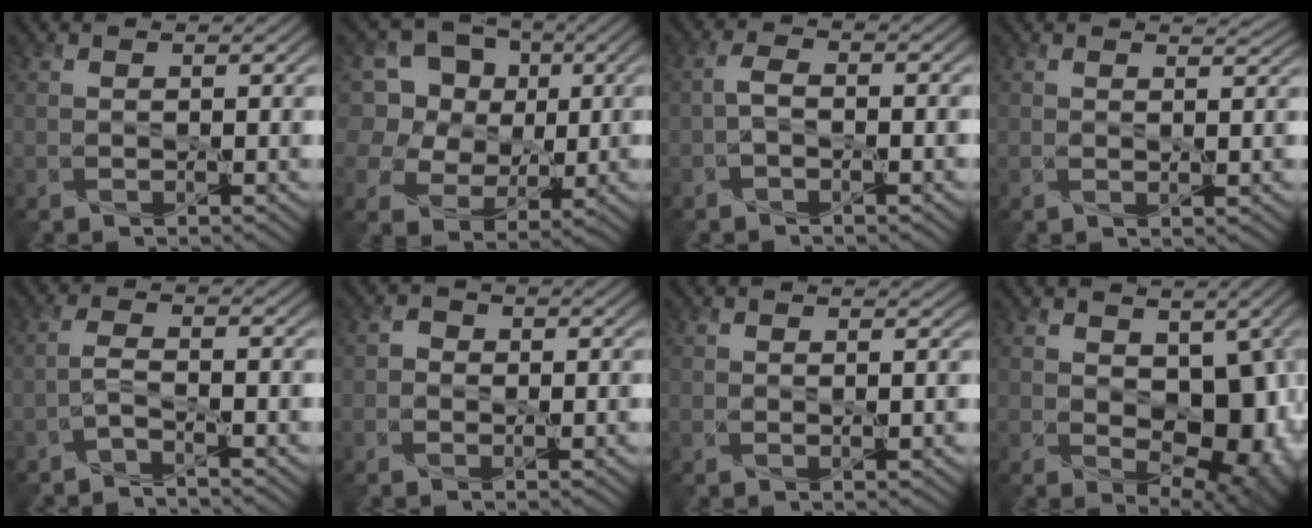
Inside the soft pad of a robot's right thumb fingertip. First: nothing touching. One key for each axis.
{"total": 14.1, "fx": 5.3, "fy": 11.6, "fz": 5.9, "tx": -0.201, "ty": 0.039, "tz": 0.112}
{"total": 2.1, "fx": -0.8, "fy": 1.0, "fz": 1.6, "tx": -0.039, "ty": 0.006, "tz": -0.020}
{"total": 1.6, "fx": 1.4, "fy": 0.4, "fz": 0.7, "tx": -0.012, "ty": -0.006, "tz": 0.021}
{"total": 2.4, "fx": -1.9, "fy": 0.3, "fz": 1.4, "tx": -0.031, "ty": 0.004, "tz": -0.047}
{"total": 1.6, "fx": -0.4, "fy": 1.4, "fz": 0.7, "tx": -0.008, "ty": -0.002, "tz": -0.011}
{"total": 0.5, "fx": 0.2, "fy": 0.2, "fz": 0.4, "tx": -0.011, "ty": -0.002, "tz": 0.005}
{"total": 10.9, "fx": -0.2, "fy": 6.9, "fz": 8.4, "tx": -0.111, "ty": -0.027, "tz": 0.014}